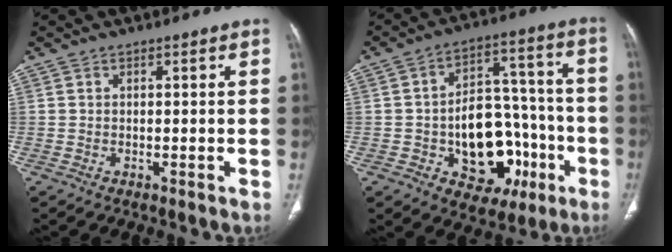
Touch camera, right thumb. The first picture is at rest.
{"total": 18.6, "force": [-5.5, 12.3, 12.8], "torque": [-0.130, 0.050, -0.066]}